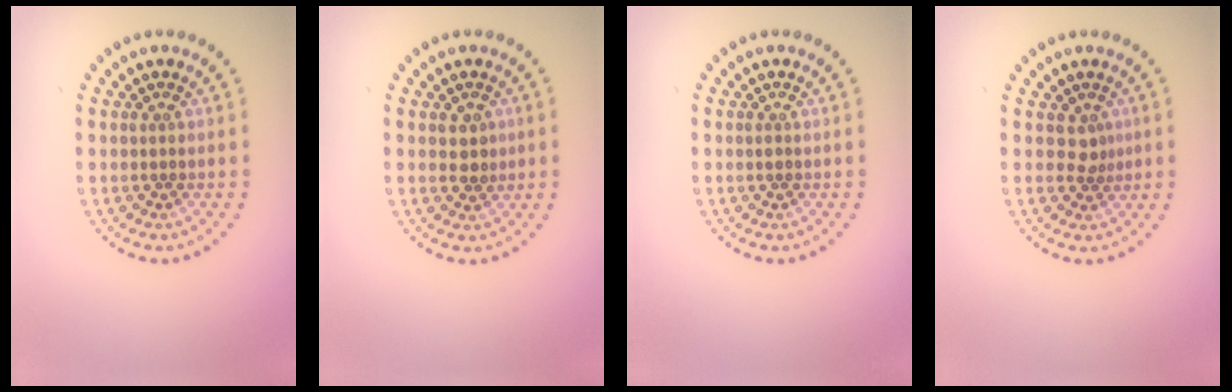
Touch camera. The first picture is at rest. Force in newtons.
{"total": 1.9, "press": 1.9, "slide": 0.6}
{"total": 0.6, "press": 0.6, "slide": 0.0}
{"total": 1.4, "press": 1.0, "slide": 0.9}